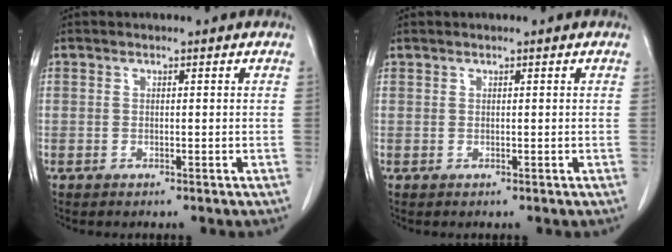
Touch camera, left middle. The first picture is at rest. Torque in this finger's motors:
{"motor_torque": [0.76, -0.94, 0.06, -0.01]}